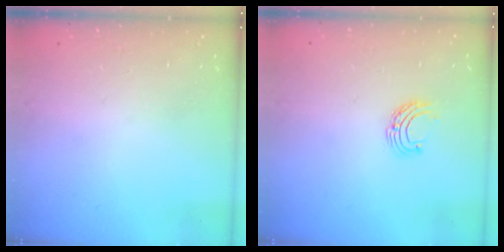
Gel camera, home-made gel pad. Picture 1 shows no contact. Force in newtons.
{"total": 5.2, "press": 5.2, "slide": 0.5}